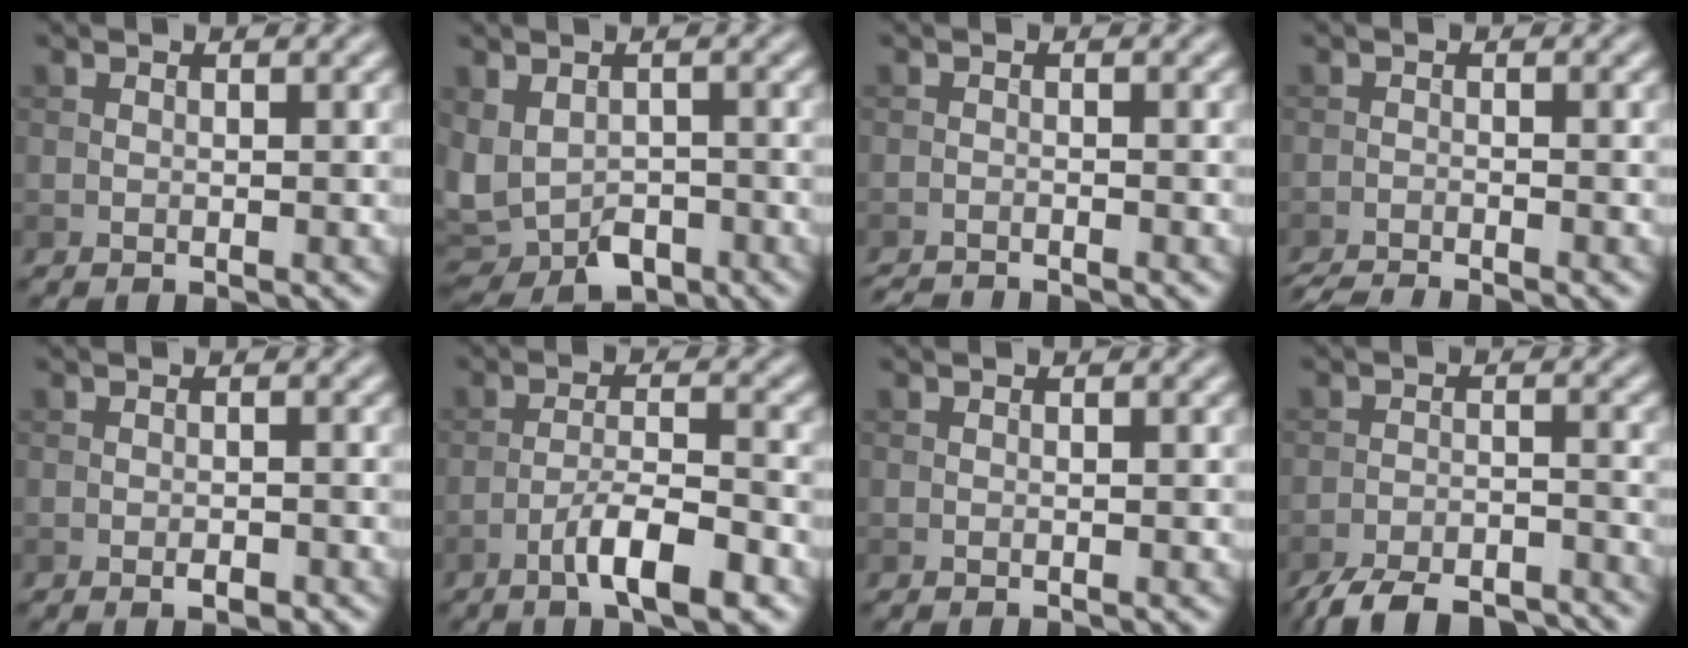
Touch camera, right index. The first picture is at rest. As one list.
[{"total": 5.7, "force": [-2.2, 3.9, 3.5], "torque": [-0.074, -0.014, -0.036]}, {"total": 2.4, "force": [-2.4, 0.1, 0.6], "torque": [-0.014, -0.008, -0.043]}, {"total": 3.6, "force": [-3.4, 0.3, 1.2], "torque": [-0.021, -0.014, -0.061]}, {"total": 1.2, "force": [-0.7, 0.5, 0.8], "torque": [-0.012, -0.001, -0.010]}, {"total": 5.6, "force": [-3.3, 1.1, 4.4], "torque": [-0.075, 0.008, -0.059]}, {"total": 0.0}, {"total": 8.3, "force": [-7.3, 2.3, 3.3], "torque": [-0.052, -0.017, -0.118]}]